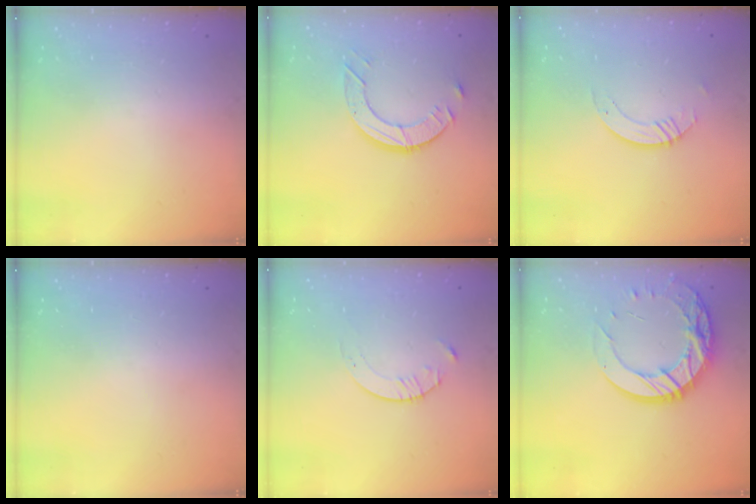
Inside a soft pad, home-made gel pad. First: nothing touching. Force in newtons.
{"total": 8.4, "press": 8.4, "slide": 0.5}
{"total": 3.6, "press": 3.6, "slide": 0.3}
{"total": 0.0}
{"total": 4.1, "press": 4.0, "slide": 0.5}
{"total": 16.6, "press": 16.5, "slide": 1.2}